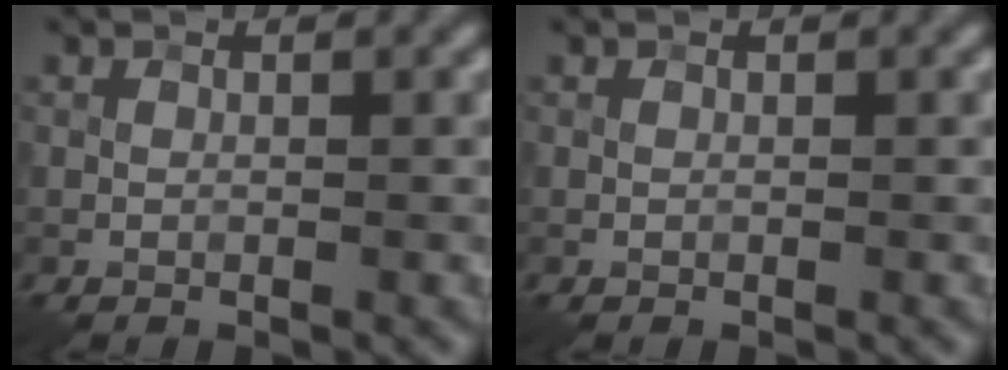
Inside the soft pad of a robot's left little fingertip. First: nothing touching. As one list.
[{"total": 0.0}]